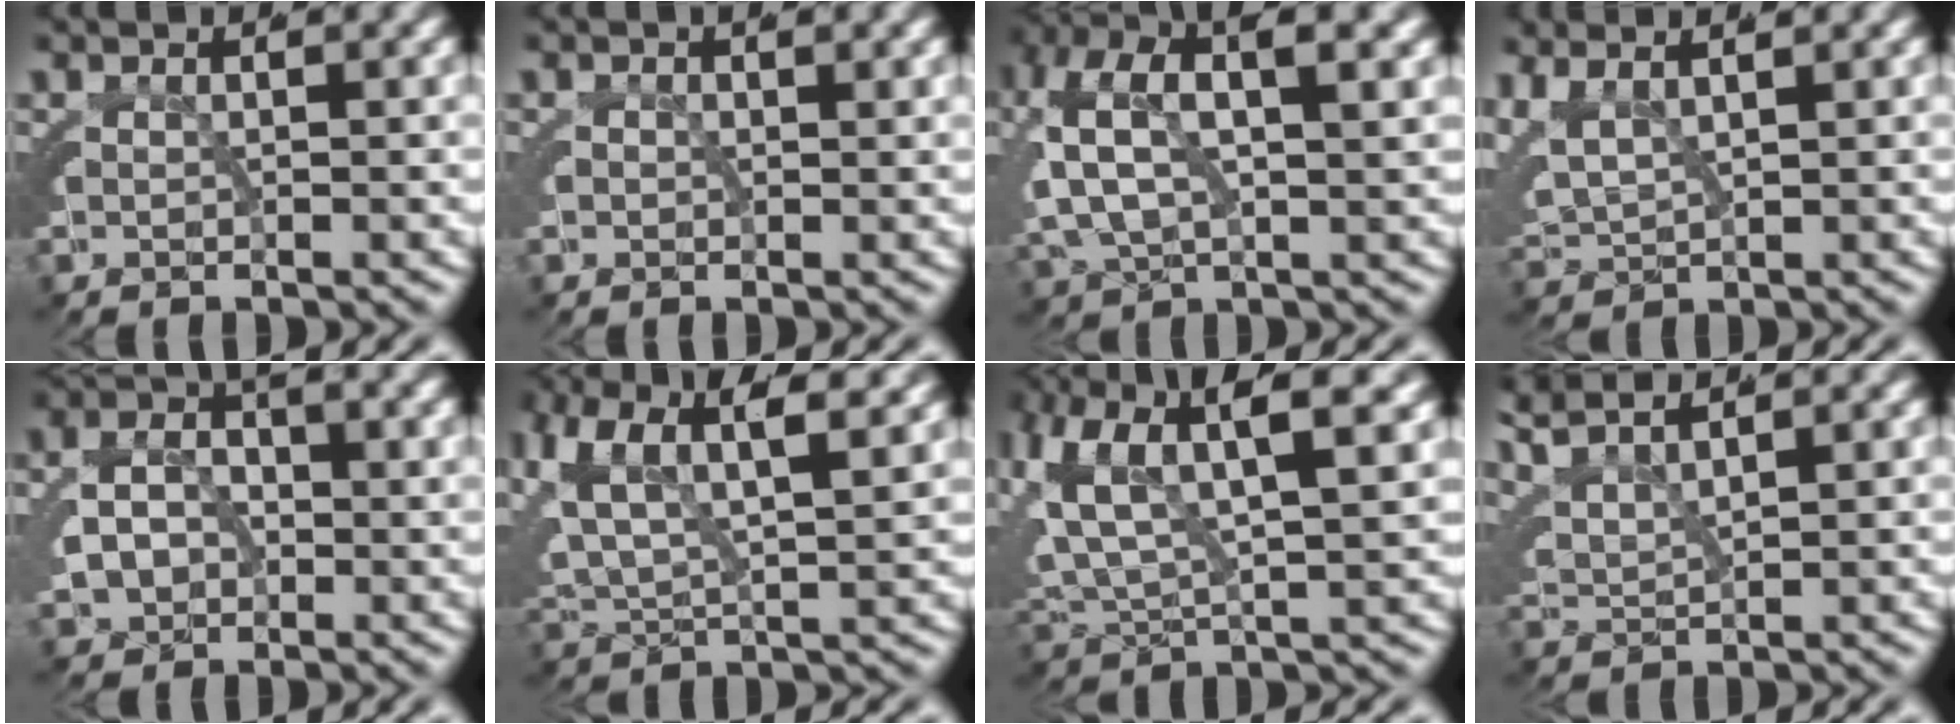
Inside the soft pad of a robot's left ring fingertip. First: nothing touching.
{"total": 0.7, "force": [-0.1, 0.6, 0.2], "torque": [0.000, -0.004, 0.001]}
{"total": 6.6, "force": [2.1, 4.2, 4.7], "torque": [-0.114, 0.007, 0.032]}
{"total": 6.0, "force": [1.2, 5.3, 2.7], "torque": [-0.098, -0.014, 0.020]}
{"total": 5.5, "force": [-0.5, 4.9, 2.4], "torque": [-0.047, -0.013, -0.005]}
{"total": 8.8, "force": [2.8, 6.3, 5.5], "torque": [-0.133, 0.001, 0.042]}
{"total": 9.6, "force": [3.2, 6.3, 6.4], "torque": [-0.138, 0.004, 0.047]}
{"total": 6.1, "force": [3.4, 4.4, 2.5], "torque": [-0.093, 0.008, 0.047]}